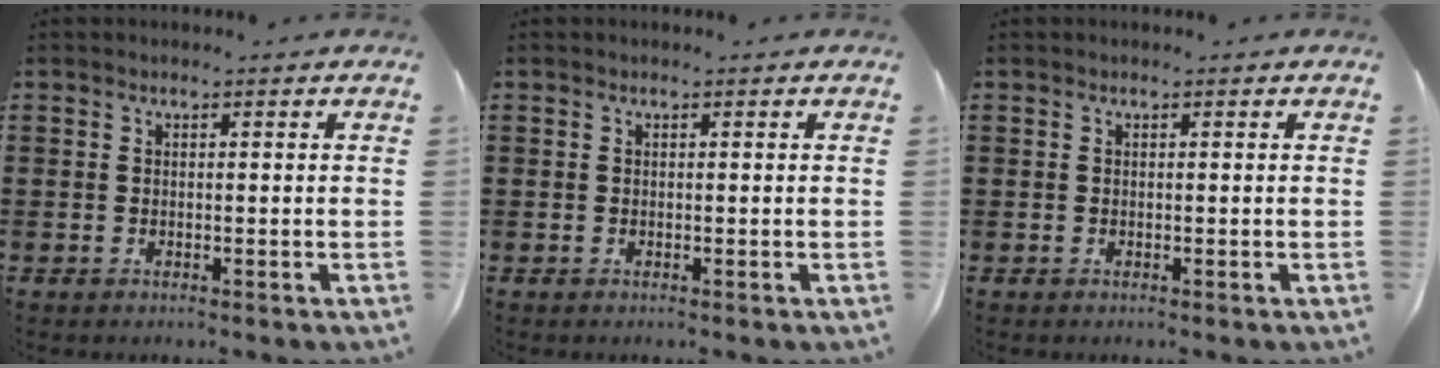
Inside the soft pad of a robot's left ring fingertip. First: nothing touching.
{"total": 0.0}
{"total": 0.0}